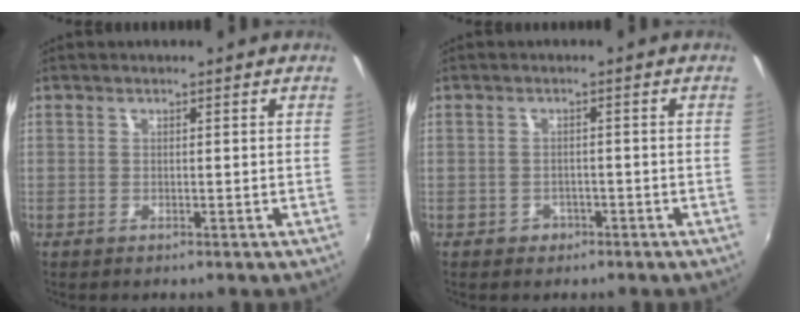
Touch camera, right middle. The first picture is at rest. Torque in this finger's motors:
{"motor_torque": [0.32, -0.32, 0.02, 0.00]}